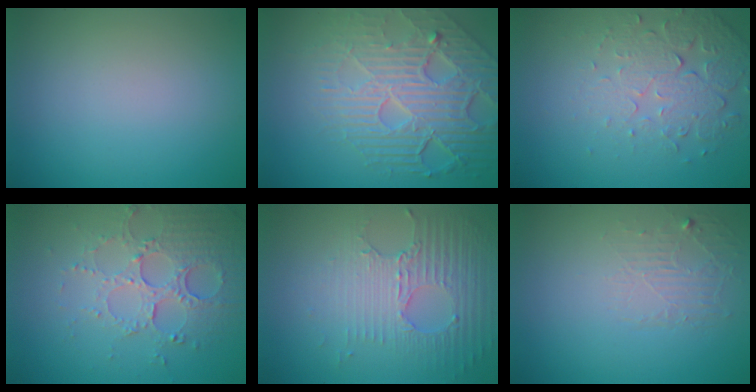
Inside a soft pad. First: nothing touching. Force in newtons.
{"total": 8.4, "press": 5.7, "slide": 6.2}
{"total": 5.0, "press": 3.3, "slide": 3.7}
{"total": 5.3, "press": 3.8, "slide": 3.7}
{"total": 5.2, "press": 3.3, "slide": 4.1}
{"total": 1.8, "press": 0.4, "slide": 1.8}